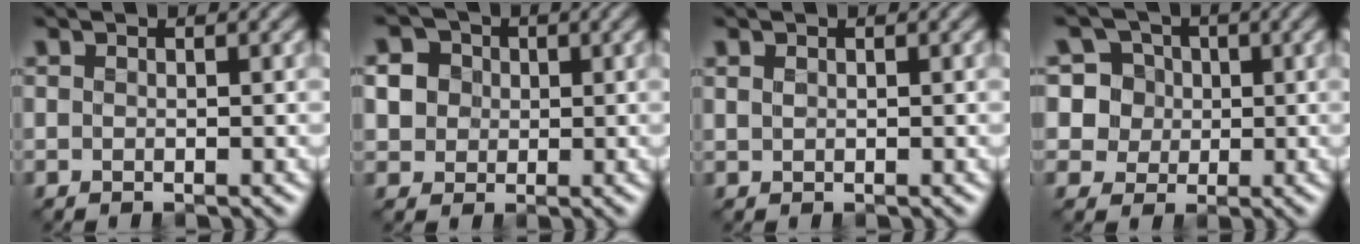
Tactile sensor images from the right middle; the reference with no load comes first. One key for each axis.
{"total": 5.6, "fx": 1.6, "fy": 4.9, "fz": 2.2, "tx": -0.050, "ty": 0.027, "tz": 0.024}
{"total": 0.5, "fx": 0.3, "fy": 0.3, "fz": 0.3, "tx": -0.009, "ty": 0.000, "tz": 0.009}
{"total": 7.0, "fx": 2.0, "fy": 6.5, "fz": 2.0, "tx": -0.040, "ty": 0.032, "tz": 0.020}